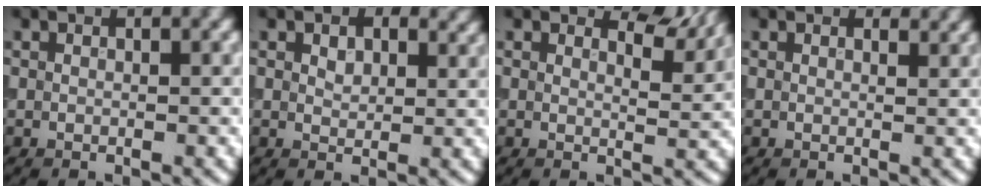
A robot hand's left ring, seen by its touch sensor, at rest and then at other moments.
{"total": 2.1, "force": [1.0, 1.4, 1.1], "torque": [-0.022, -0.001, 0.014]}
{"total": 3.1, "force": [2.6, 0.9, 1.6], "torque": [-0.024, -0.005, 0.032]}
{"total": 1.4, "force": [1.3, 0.3, 0.4], "torque": [-0.010, -0.005, 0.012]}